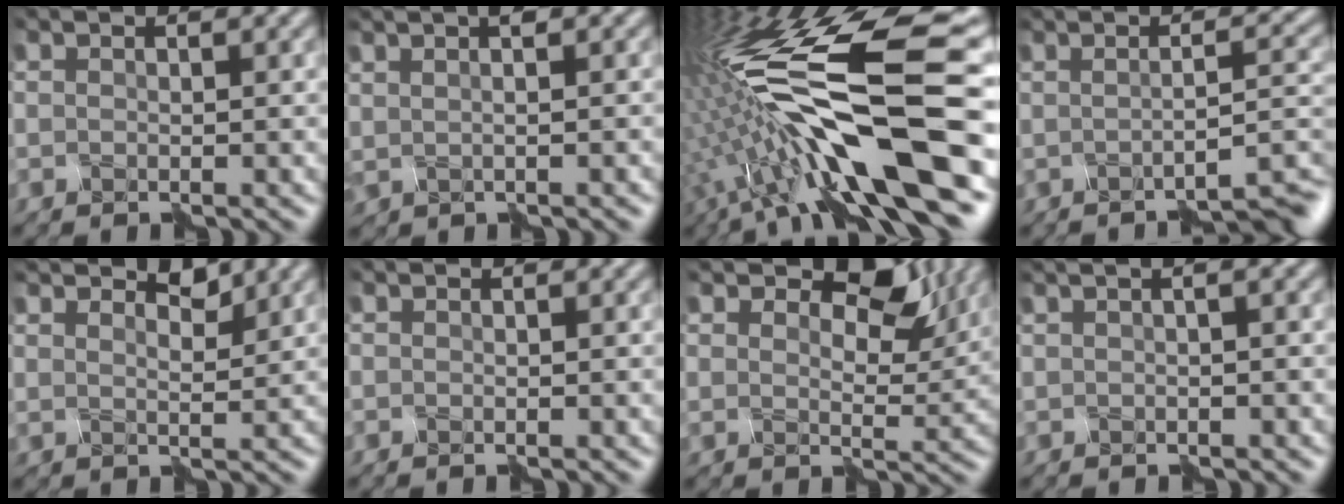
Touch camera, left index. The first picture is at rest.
{"total": 1.0, "force": [0.5, -0.8, 0.5], "torque": [-0.012, 0.000, 0.018]}
{"total": 15.2, "force": [-3.7, 2.6, 14.5], "torque": [-0.266, 0.026, -0.054]}
{"total": 4.2, "force": [-2.6, -0.5, 3.3], "torque": [-0.032, 0.001, -0.037]}
{"total": 1.6, "force": [1.5, -0.5, 0.1], "torque": [-0.008, -0.002, 0.028]}
{"total": 0.0}
{"total": 7.2, "force": [4.8, 3.2, 4.3], "torque": [-0.074, 0.009, 0.065]}
{"total": 1.0, "force": [-0.1, -0.9, 0.2], "torque": [-0.002, 0.006, 0.007]}